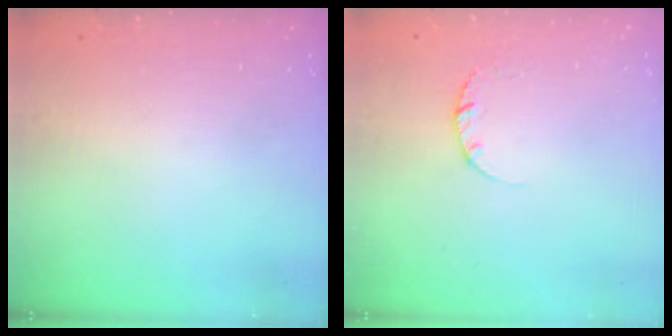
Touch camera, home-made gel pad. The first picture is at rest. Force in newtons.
{"total": 2.4, "press": 2.3, "slide": 0.3}